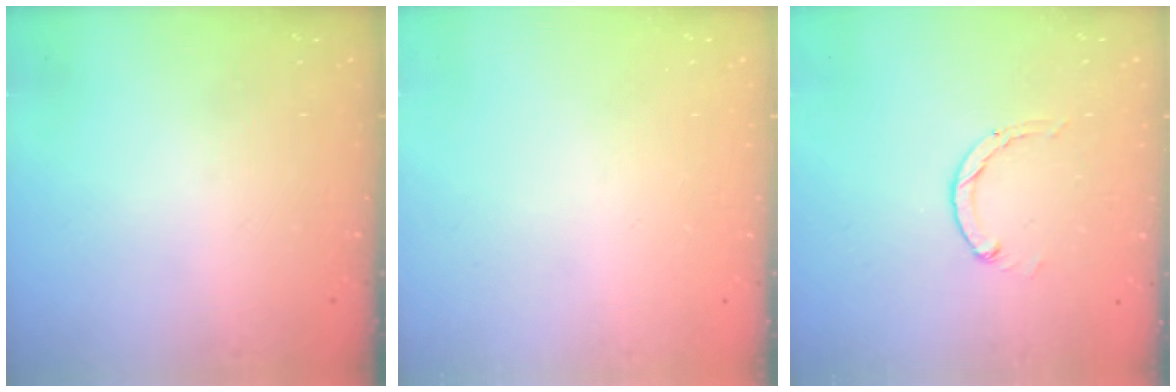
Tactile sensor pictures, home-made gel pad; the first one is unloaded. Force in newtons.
{"total": 0.0}
{"total": 0.0}